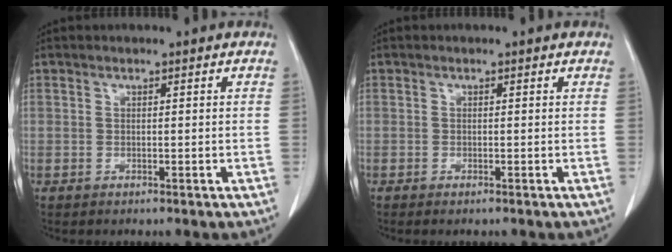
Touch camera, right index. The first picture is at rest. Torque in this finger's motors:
{"motor_torque": [-0.02, 0.02, 0.07, 0.02]}